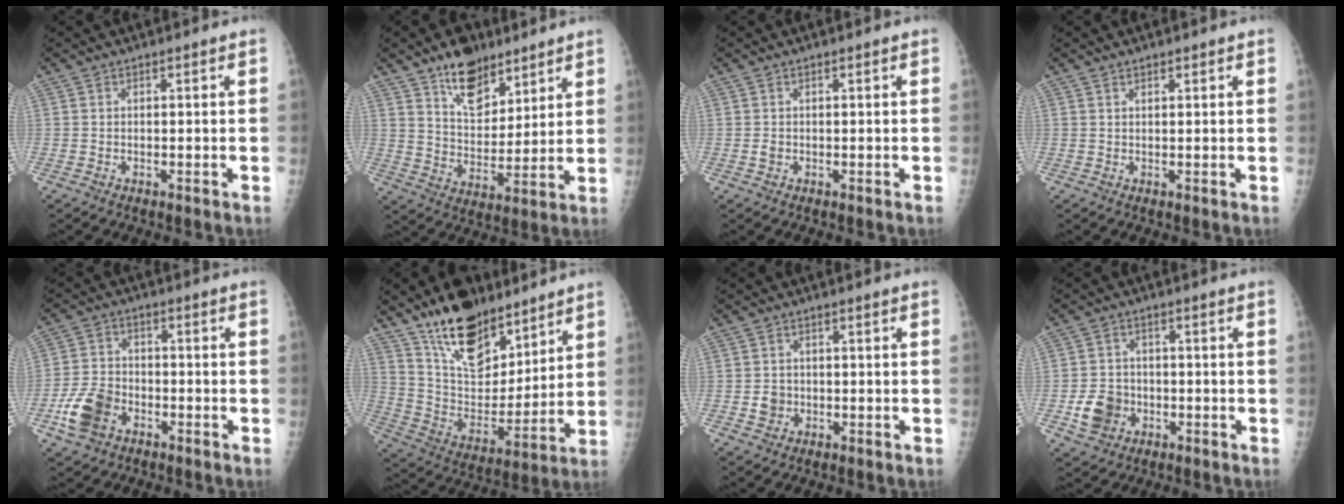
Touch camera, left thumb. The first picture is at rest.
{"total": 12.6, "force": [8.7, 6.7, 6.3], "torque": [-0.067, -0.058, 0.152]}
{"total": 0.8, "force": [-0.1, 0.7, 0.5], "torque": [-0.005, 0.001, 0.000]}
{"total": 0.9, "force": [0.7, 0.4, 0.2], "torque": [0.000, -0.004, 0.011]}
{"total": 8.7, "force": [-3.9, 6.1, 4.8], "torque": [-0.092, 0.017, -0.073]}
{"total": 20.1, "force": [14.2, 9.6, 10.6], "torque": [-0.127, -0.077, 0.251]}
{"total": 2.7, "force": [-0.6, 2.4, 0.9], "torque": [-0.003, 0.006, -0.007]}
{"total": 6.8, "force": [-2.1, 5.8, 2.9], "torque": [-0.035, 0.013, -0.035]}